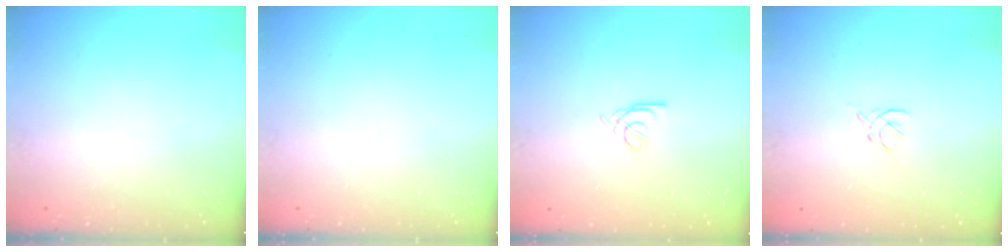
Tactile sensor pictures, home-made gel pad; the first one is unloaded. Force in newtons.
{"total": 0.0}
{"total": 2.5, "press": 2.5, "slide": 0.5}
{"total": 2.7, "press": 2.6, "slide": 0.8}